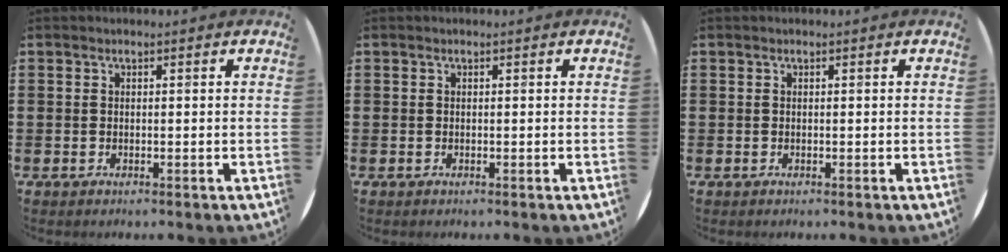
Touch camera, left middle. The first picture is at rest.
{"total": 0.0}
{"total": 0.0}